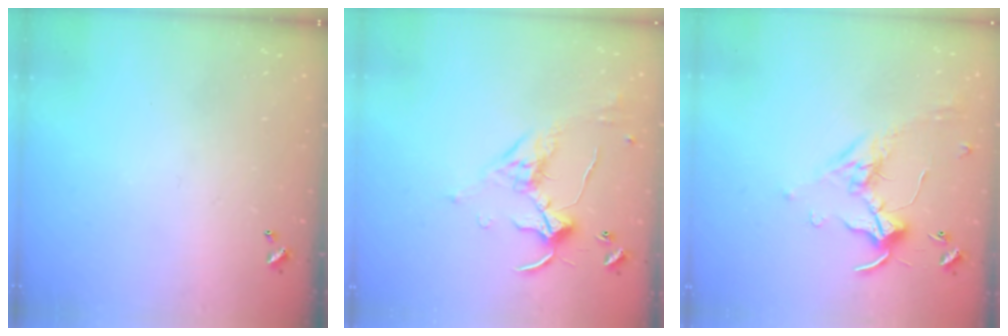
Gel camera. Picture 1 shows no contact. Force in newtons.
{"total": 1.2, "press": 0.8, "slide": 0.8}
{"total": 0.0}